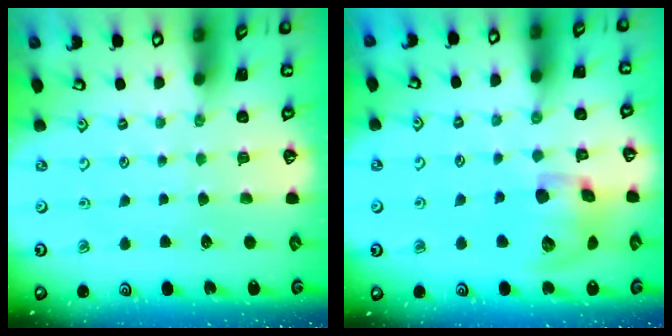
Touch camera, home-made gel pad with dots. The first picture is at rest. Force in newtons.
{"total": 14.4, "press": 14.2, "slide": 2.1}